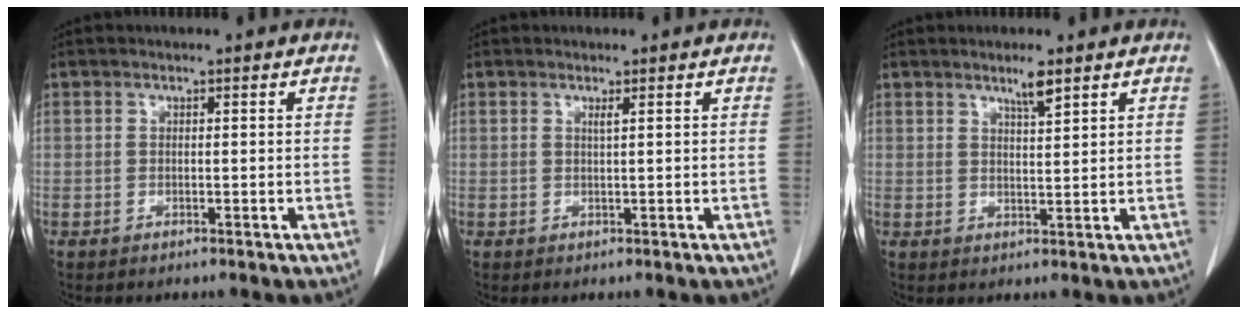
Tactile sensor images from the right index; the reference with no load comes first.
{"total": 0.7, "force": [0.4, -0.2, 0.5], "torque": [-0.017, -0.004, 0.010]}
{"total": 2.9, "force": [2.1, 0.0, 2.0], "torque": [-0.038, -0.003, 0.038]}